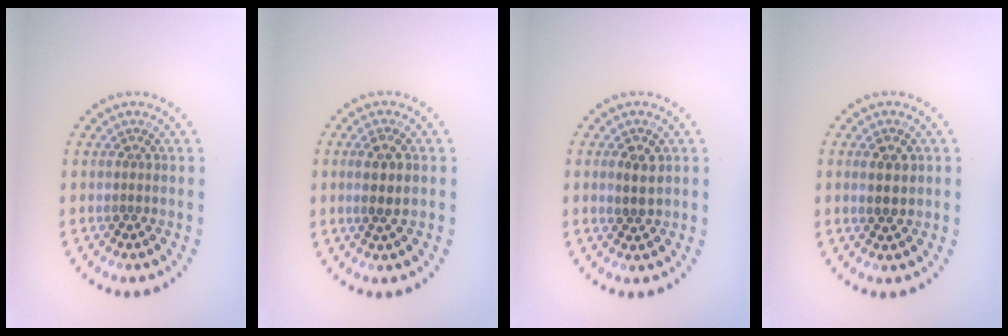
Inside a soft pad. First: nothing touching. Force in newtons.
{"total": 2.4, "press": 2.2, "slide": 1.0}
{"total": 2.0, "press": 2.0, "slide": 0.4}
{"total": 2.3, "press": 2.2, "slide": 0.5}